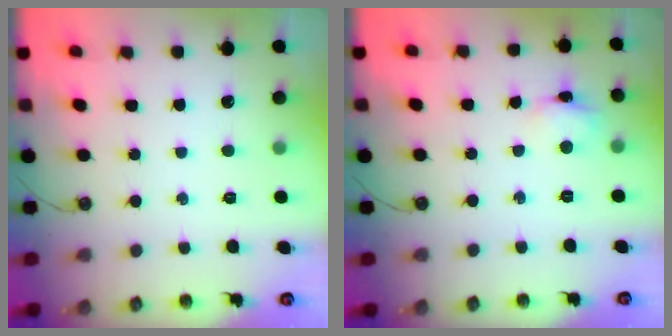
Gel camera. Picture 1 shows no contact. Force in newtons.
{"total": 4.5, "press": 4.5, "slide": 0.4}